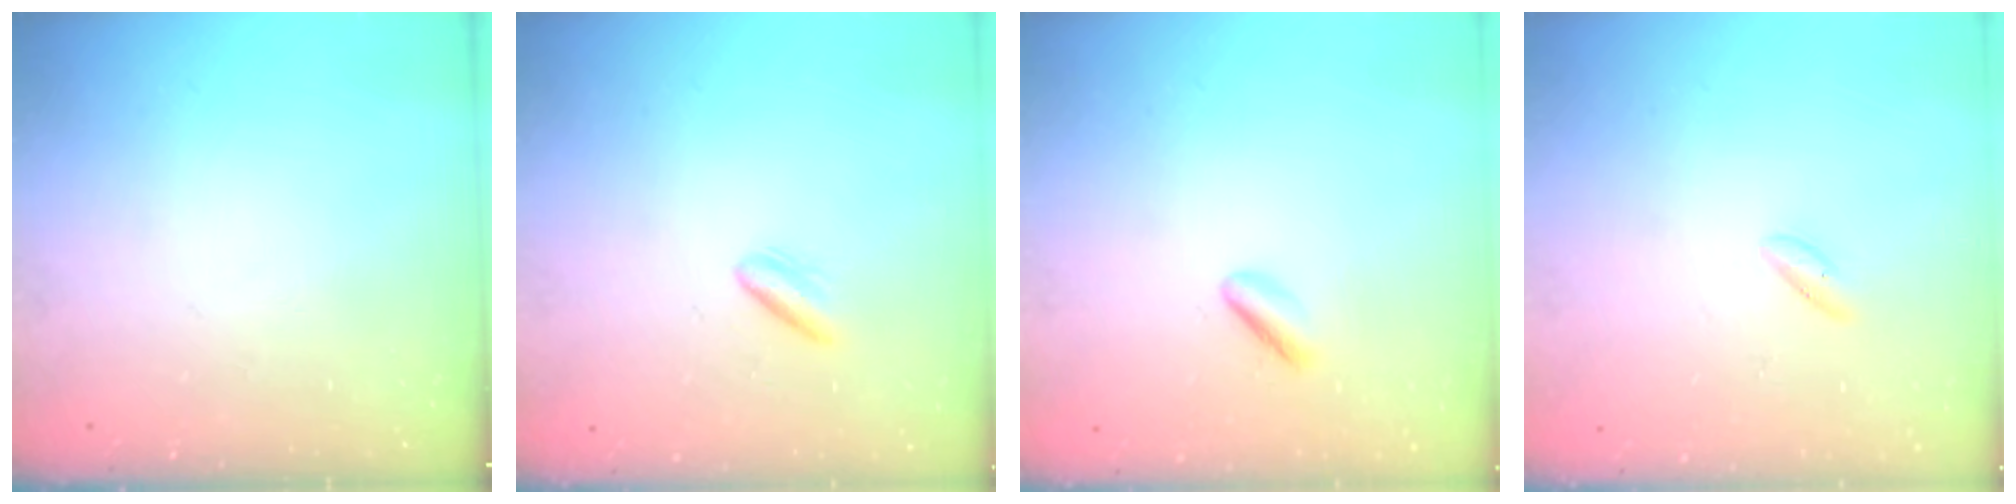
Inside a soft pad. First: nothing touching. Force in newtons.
{"total": 3.3, "press": 3.1, "slide": 1.2}
{"total": 2.0, "press": 1.9, "slide": 0.6}
{"total": 2.0, "press": 1.6, "slide": 1.2}